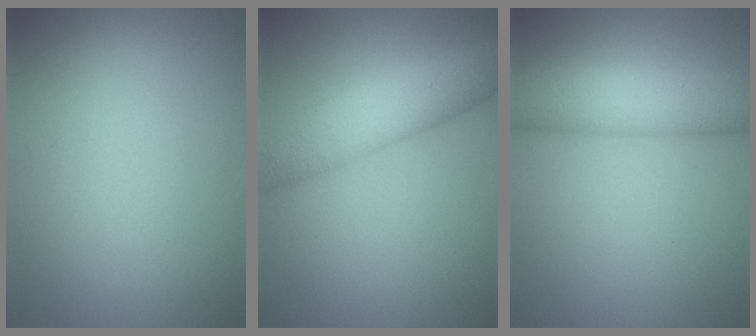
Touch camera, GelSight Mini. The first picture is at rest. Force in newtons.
{"total": 5.9, "press": 5.9, "slide": 0.2}
{"total": 6.0, "press": 5.9, "slide": 0.1}